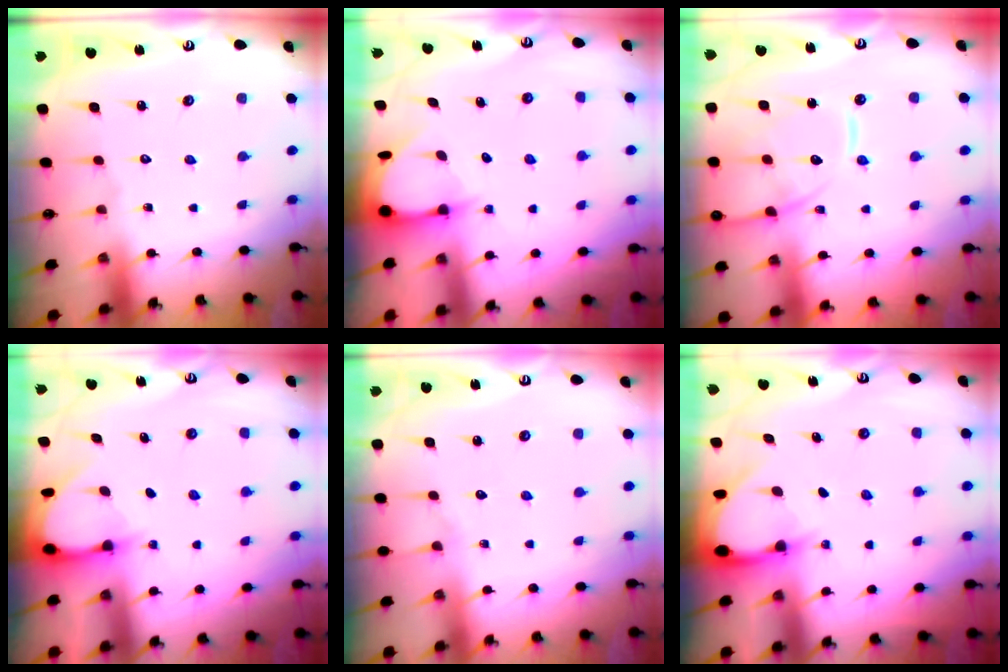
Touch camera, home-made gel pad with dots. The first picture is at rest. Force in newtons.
{"total": 3.6, "press": 3.6, "slide": 0.4}
{"total": 13.0, "press": 13.0, "slide": 1.3}
{"total": 3.1, "press": 3.1, "slide": 0.3}
{"total": 5.6, "press": 5.6, "slide": 0.8}
{"total": 3.1, "press": 3.1, "slide": 0.2}